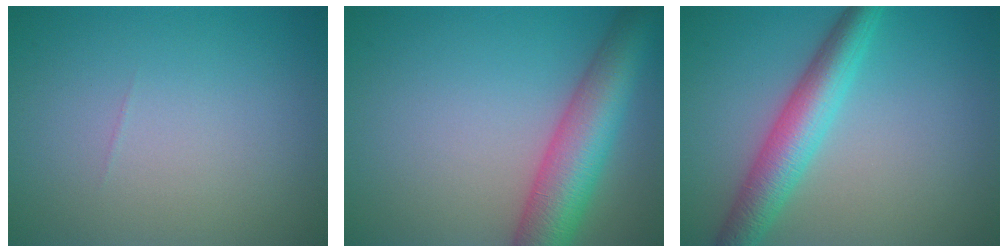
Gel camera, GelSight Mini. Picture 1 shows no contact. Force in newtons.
{"total": 7.8, "press": 7.8, "slide": 0.4}
{"total": 5.2, "press": 5.2, "slide": 0.1}